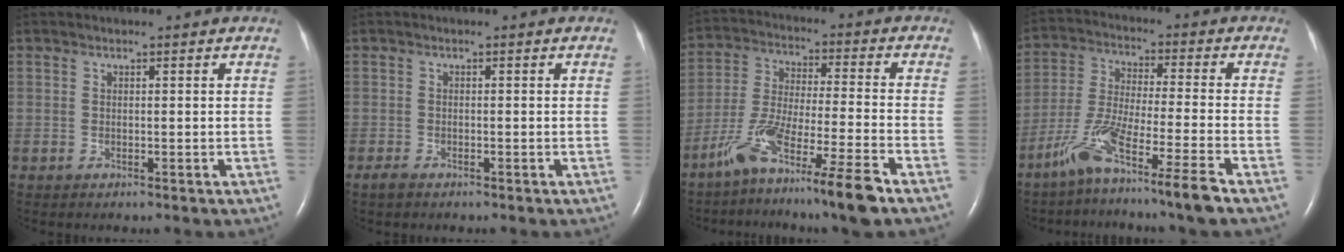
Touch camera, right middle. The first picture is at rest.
{"total": 1.1, "force": [-0.9, 0.4, 0.6], "torque": [-0.019, -0.003, -0.016]}
{"total": 13.9, "force": [-9.3, -0.5, 10.4], "torque": [-0.207, -0.032, -0.168]}
{"total": 11.7, "force": [-8.0, -1.5, 8.4], "torque": [-0.168, -0.032, -0.150]}